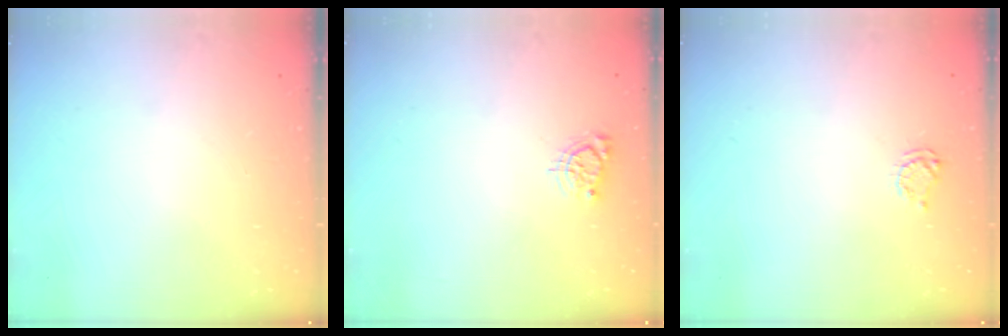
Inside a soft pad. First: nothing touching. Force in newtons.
{"total": 4.6, "press": 4.6, "slide": 0.5}
{"total": 3.4, "press": 3.3, "slide": 0.5}